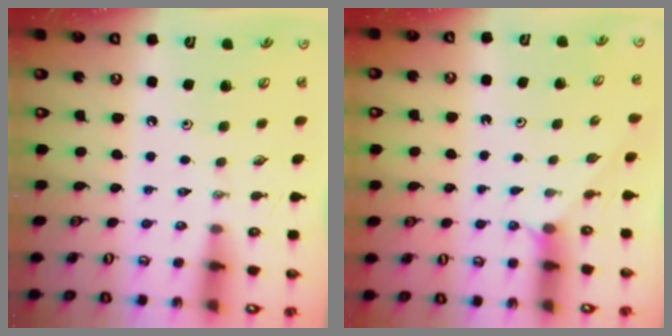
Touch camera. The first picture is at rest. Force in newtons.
{"total": 1.2, "press": 1.2, "slide": 0.1}